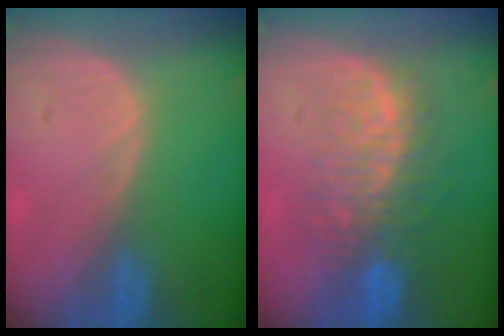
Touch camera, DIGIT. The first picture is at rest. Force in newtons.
{"total": 10.1, "press": 8.6, "slide": 5.3}